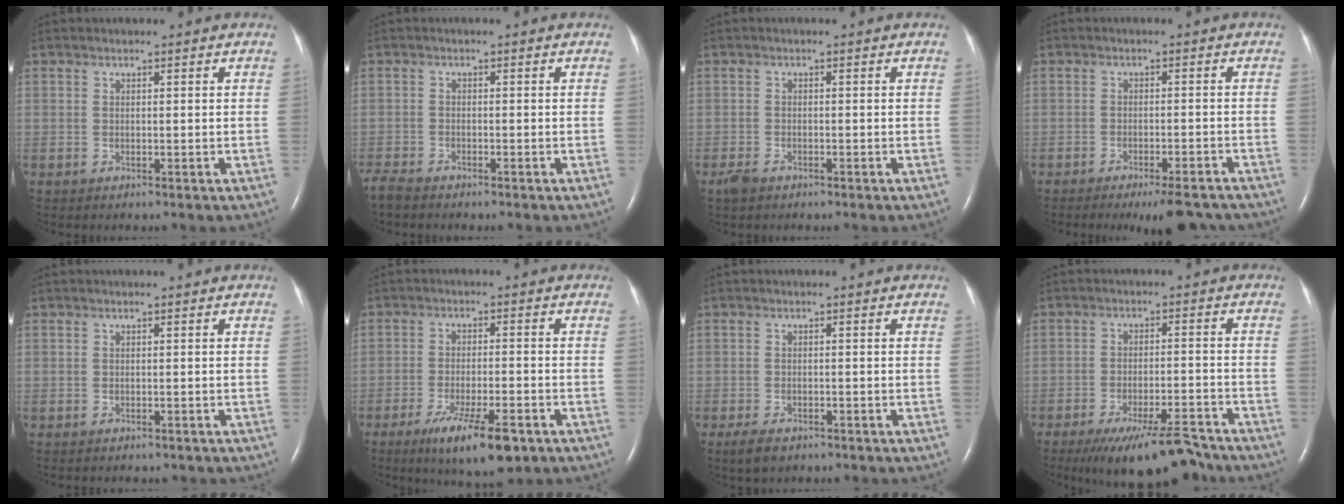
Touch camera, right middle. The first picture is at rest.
{"total": 2.9, "force": [-2.6, 0.6, 1.1], "torque": [-0.020, -0.008, -0.046]}
{"total": 1.9, "force": [-1.4, 0.8, 1.0], "torque": [-0.028, -0.003, -0.023]}
{"total": 8.0, "force": [-6.9, 1.3, 3.9], "torque": [-0.038, -0.009, -0.092]}
{"total": 0.9, "force": [-0.8, 0.3, 0.3], "torque": [-0.009, -0.002, -0.009]}
{"total": 10.0, "force": [-6.0, 1.8, 7.8], "torque": [-0.134, -0.021, -0.091]}
{"total": 3.0, "force": [-2.0, 1.4, 1.7], "torque": [-0.038, -0.005, -0.028]}
{"total": 12.0, "force": [-10.0, 2.0, 6.3], "torque": [-0.097, -0.008, -0.155]}